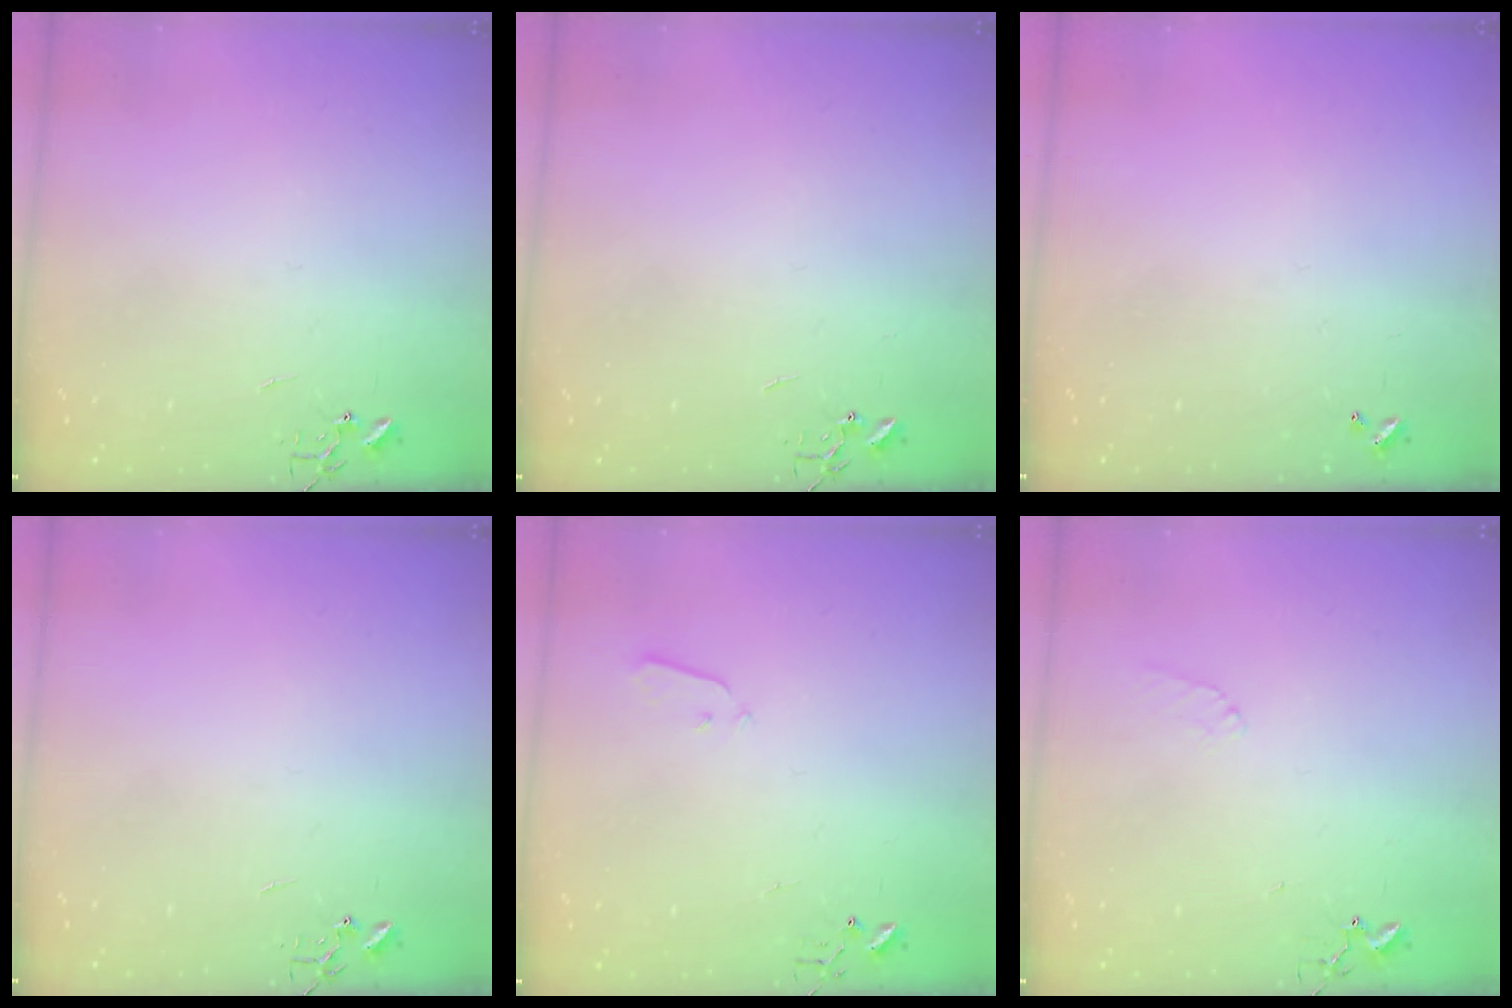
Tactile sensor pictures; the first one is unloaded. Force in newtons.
{"total": 0.0}
{"total": 0.0}
{"total": 0.0}
{"total": 3.2, "press": 3.1, "slide": 0.8}
{"total": 5.0, "press": 4.9, "slide": 0.7}